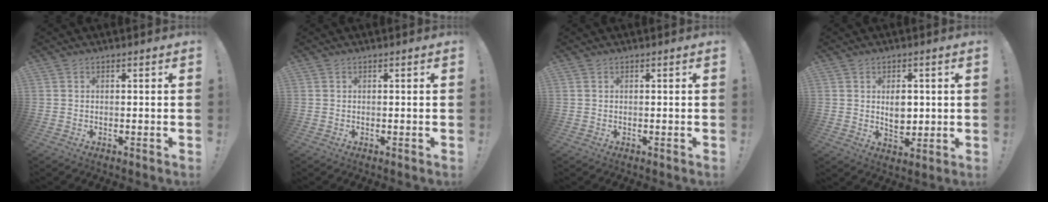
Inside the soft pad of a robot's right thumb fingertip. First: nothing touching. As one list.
[{"total": 0.0}, {"total": 0.0}, {"total": 6.1, "force": [0.9, 4.6, 3.8], "torque": [-0.046, -0.003, 0.015]}]